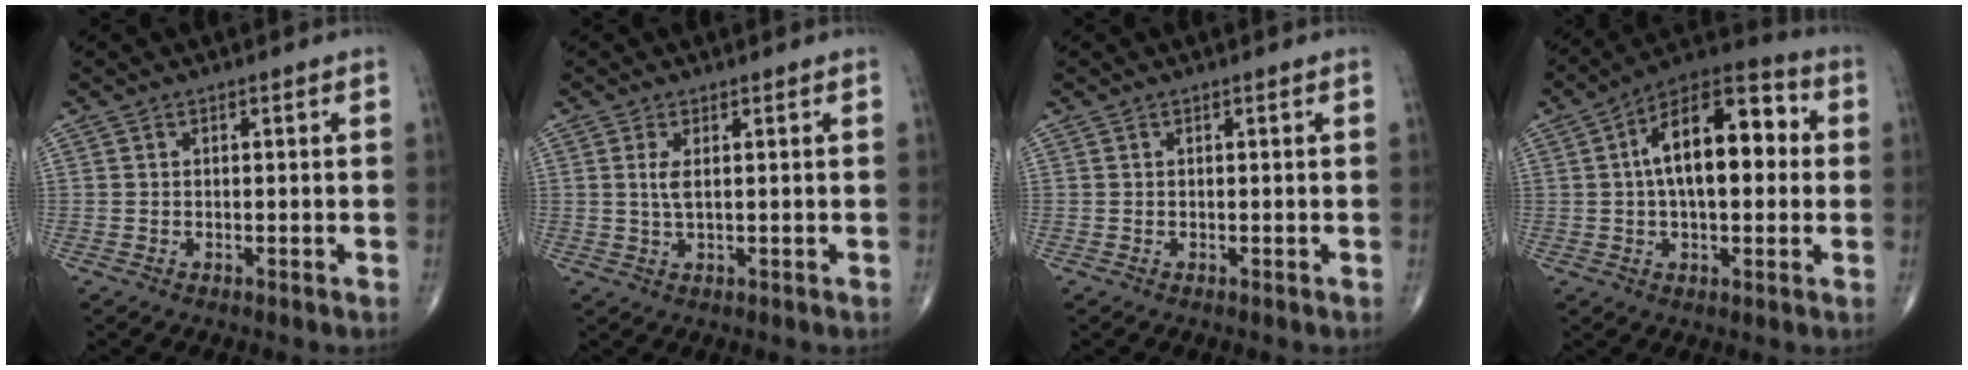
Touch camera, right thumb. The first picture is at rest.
{"total": 2.5, "force": [0.5, 0.8, 2.3], "torque": [-0.054, -0.002, 0.015]}
{"total": 0.0}
{"total": 17.2, "force": [2.3, 8.6, 14.7], "torque": [-0.212, 0.036, 0.026]}